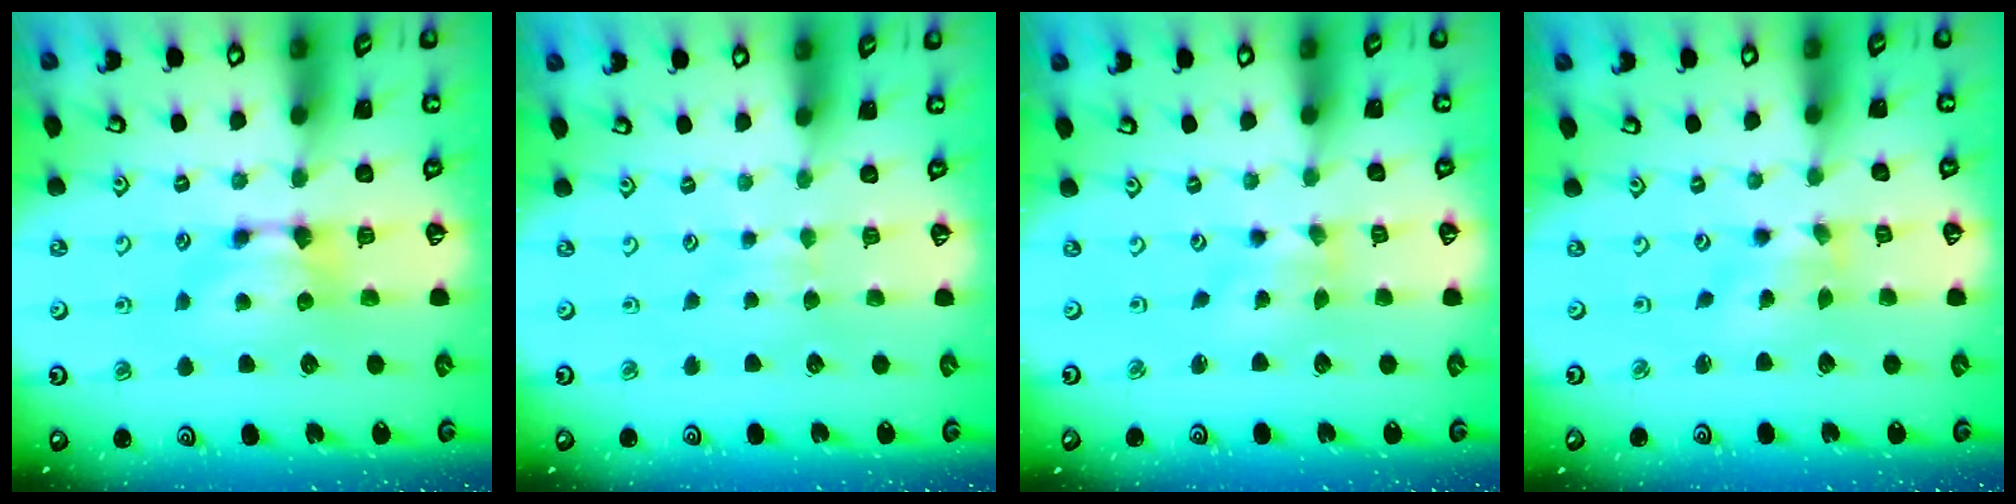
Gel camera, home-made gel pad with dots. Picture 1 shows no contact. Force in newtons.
{"total": 3.8, "press": 3.8, "slide": 0.3}
{"total": 2.1, "press": 1.8, "slide": 1.1}
{"total": 2.2, "press": 2.0, "slide": 1.0}